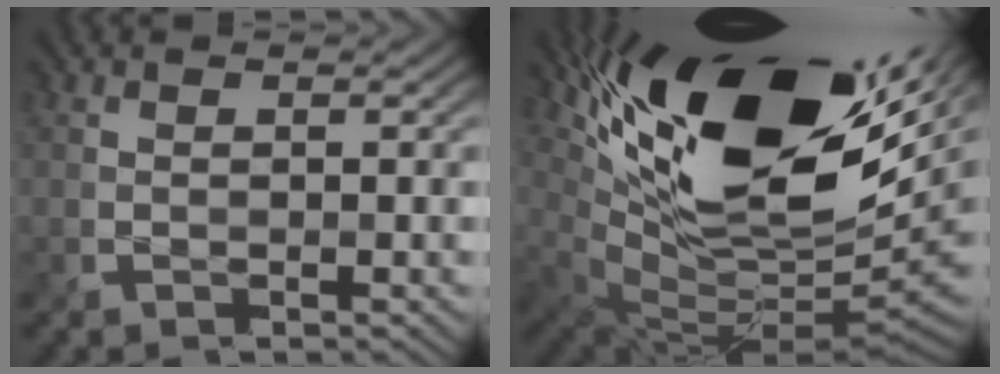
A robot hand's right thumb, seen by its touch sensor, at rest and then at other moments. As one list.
[{"total": 19.0, "force": [7.4, 8.7, 15.1], "torque": [-0.279, -0.007, 0.156]}]